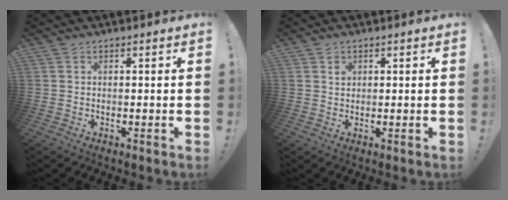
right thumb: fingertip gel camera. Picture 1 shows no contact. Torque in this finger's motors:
{"motor_torque": [-0.13, 0.09, -0.19, -0.10, 0.03]}